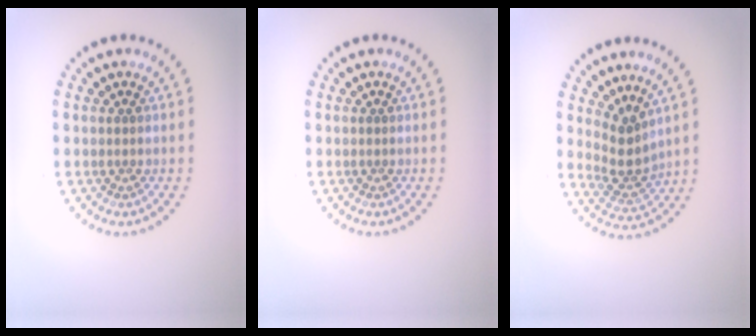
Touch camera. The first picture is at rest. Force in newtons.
{"total": 0.0}
{"total": 2.9, "press": 2.0, "slide": 2.1}